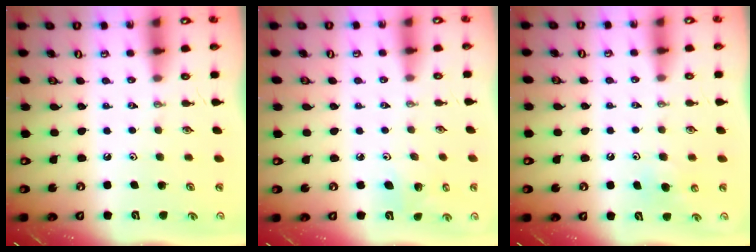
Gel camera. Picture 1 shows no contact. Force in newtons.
{"total": 5.0, "press": 4.5, "slide": 2.2}
{"total": 5.8, "press": 5.7, "slide": 1.0}